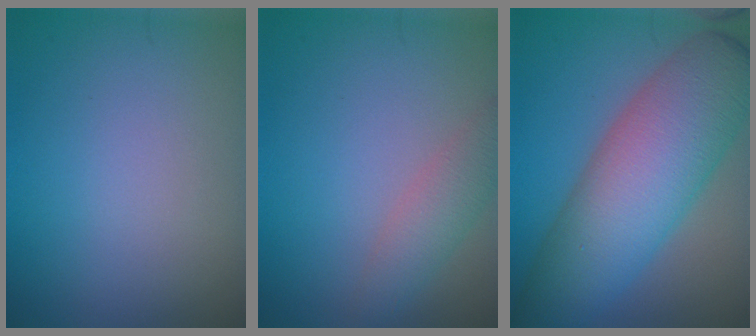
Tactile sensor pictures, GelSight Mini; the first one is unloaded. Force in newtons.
{"total": 2.7, "press": 2.7, "slide": 0.0}
{"total": 10.8, "press": 10.8, "slide": 0.2}